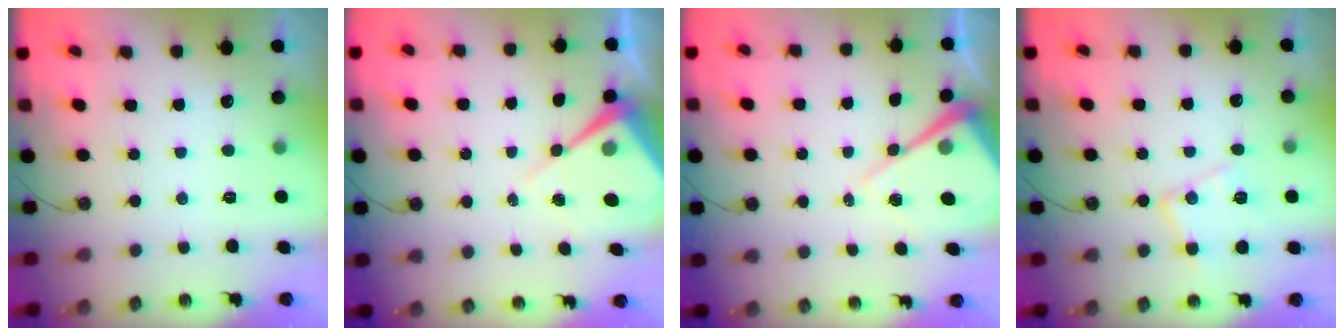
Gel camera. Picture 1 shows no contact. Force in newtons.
{"total": 8.8, "press": 8.8, "slide": 0.7}
{"total": 10.6, "press": 10.6, "slide": 0.9}
{"total": 13.0, "press": 13.0, "slide": 1.0}